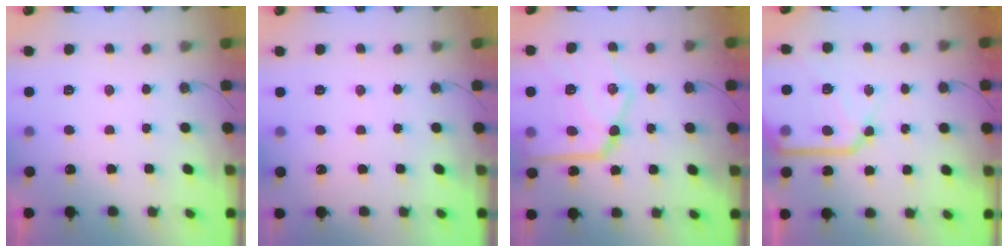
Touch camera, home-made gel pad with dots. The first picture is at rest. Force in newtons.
{"total": 2.5, "press": 2.5, "slide": 0.3}
{"total": 22.0, "press": 21.9, "slide": 1.8}
{"total": 16.8, "press": 16.7, "slide": 1.9}